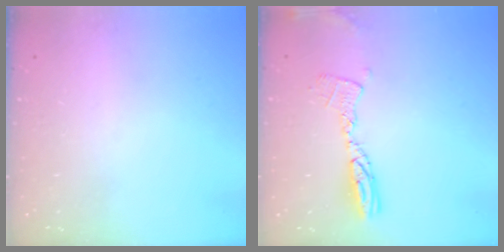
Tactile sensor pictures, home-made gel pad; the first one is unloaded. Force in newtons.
{"total": 9.7, "press": 9.6, "slide": 0.9}